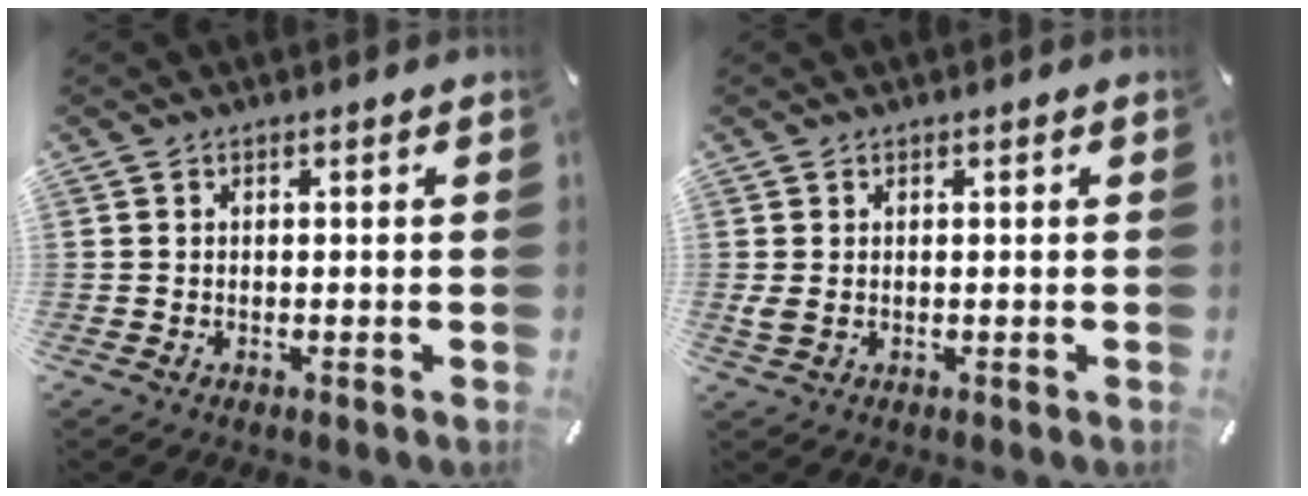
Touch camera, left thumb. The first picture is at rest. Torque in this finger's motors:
{"motor_torque": [0.58, 1.45, 0.06, 0.06, 0.06]}